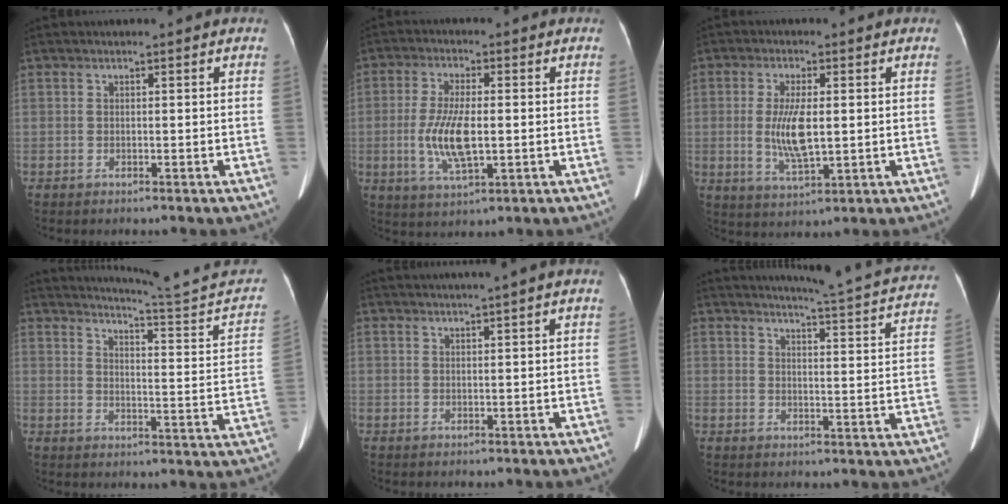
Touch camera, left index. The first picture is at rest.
{"total": 8.2, "force": [-0.9, 2.3, 7.8], "torque": [-0.167, -0.006, -0.013]}
{"total": 7.1, "force": [0.1, 1.9, 6.9], "torque": [-0.143, -0.008, 0.008]}
{"total": 17.5, "force": [16.6, -0.7, 5.6], "torque": [-0.079, -0.074, 0.199]}
{"total": 2.9, "force": [2.0, -0.6, 2.1], "torque": [-0.034, 0.016, 0.037]}
{"total": 17.4, "force": [16.6, -0.4, 5.2], "torque": [-0.081, -0.066, 0.188]}